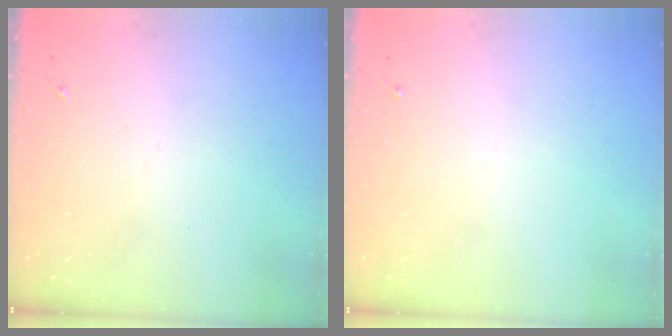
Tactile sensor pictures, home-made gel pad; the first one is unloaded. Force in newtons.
{"total": 0.0}